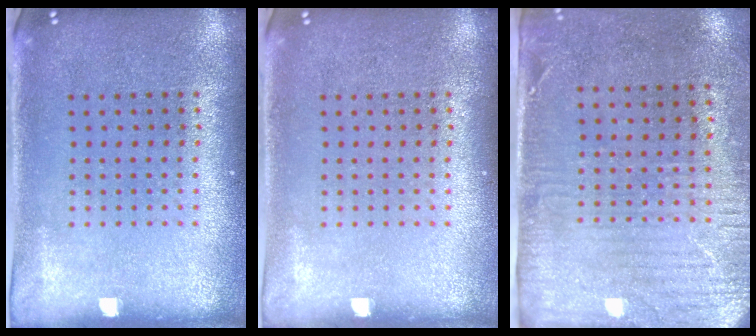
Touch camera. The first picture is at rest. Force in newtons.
{"total": 0.0}
{"total": 3.0, "press": 2.4, "slide": 1.7}